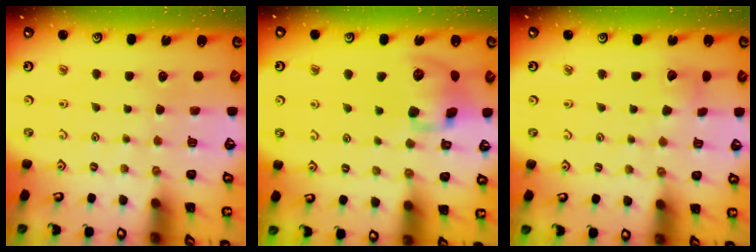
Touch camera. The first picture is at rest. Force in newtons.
{"total": 12.1, "press": 12.0, "slide": 1.9}
{"total": 6.5, "press": 6.5, "slide": 0.5}